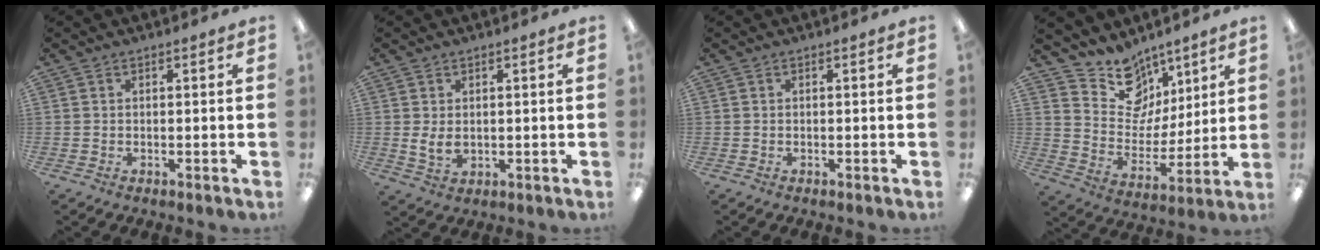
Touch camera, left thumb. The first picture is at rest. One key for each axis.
{"total": 3.8, "fx": 0.5, "fy": 2.4, "fz": 2.9, "tx": -0.060, "ty": -0.007, "tz": 0.006}
{"total": 0.0}
{"total": 13.4, "fx": 9.3, "fy": 9.0, "fz": 3.4, "tx": -0.065, "ty": -0.078, "tz": 0.179}